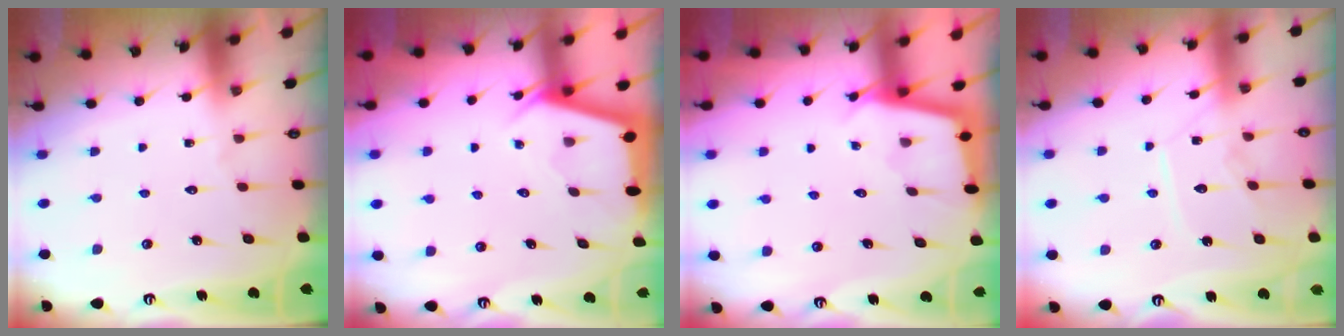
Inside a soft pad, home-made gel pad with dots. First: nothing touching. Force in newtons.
{"total": 2.9, "press": 2.9, "slide": 0.3}
{"total": 2.5, "press": 2.5, "slide": 0.2}
{"total": 9.5, "press": 9.5, "slide": 0.3}